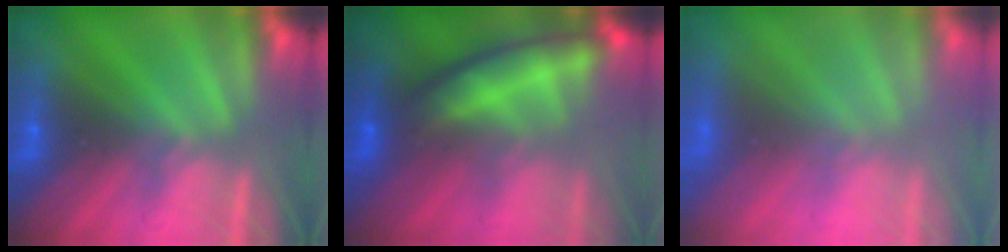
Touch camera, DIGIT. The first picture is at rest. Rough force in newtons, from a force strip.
{"total": 7.1}
{"total": 8.6}